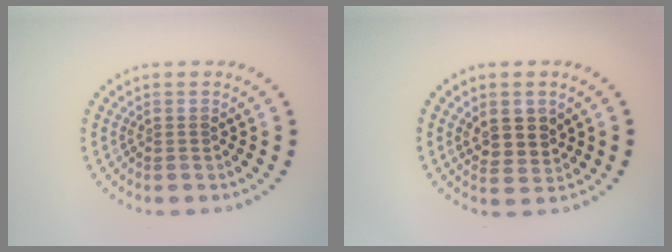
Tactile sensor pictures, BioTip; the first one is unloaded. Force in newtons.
{"total": 2.8, "press": 2.5, "slide": 1.3}